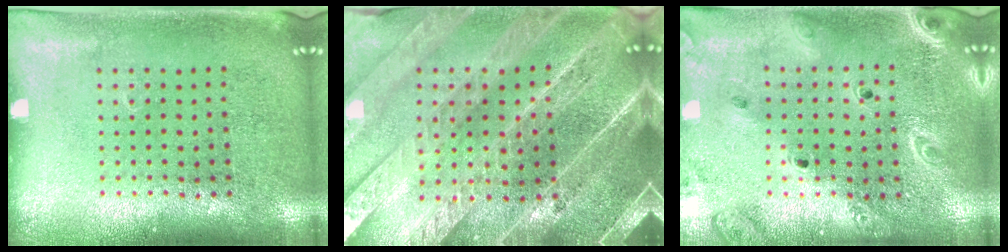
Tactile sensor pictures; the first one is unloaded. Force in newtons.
{"total": 5.0, "press": 4.4, "slide": 2.4}
{"total": 2.3, "press": 2.1, "slide": 0.9}